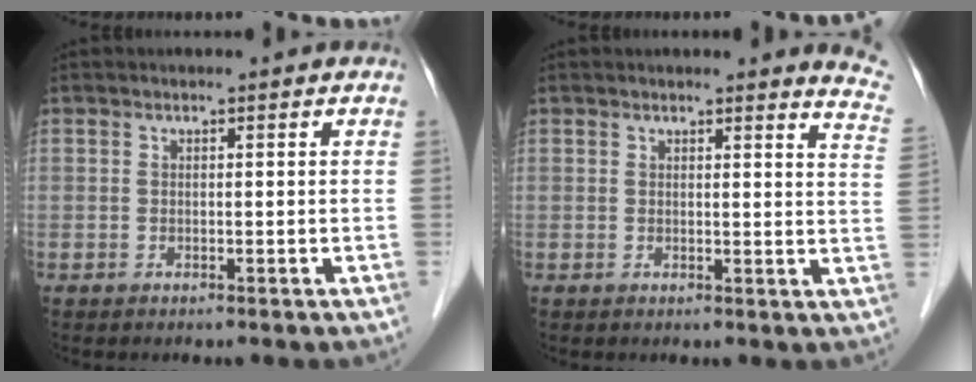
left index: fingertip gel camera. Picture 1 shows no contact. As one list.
[{"total": 7.0, "force": [6.8, 0.3, 1.9], "torque": [-0.003, -0.050, 0.038]}]